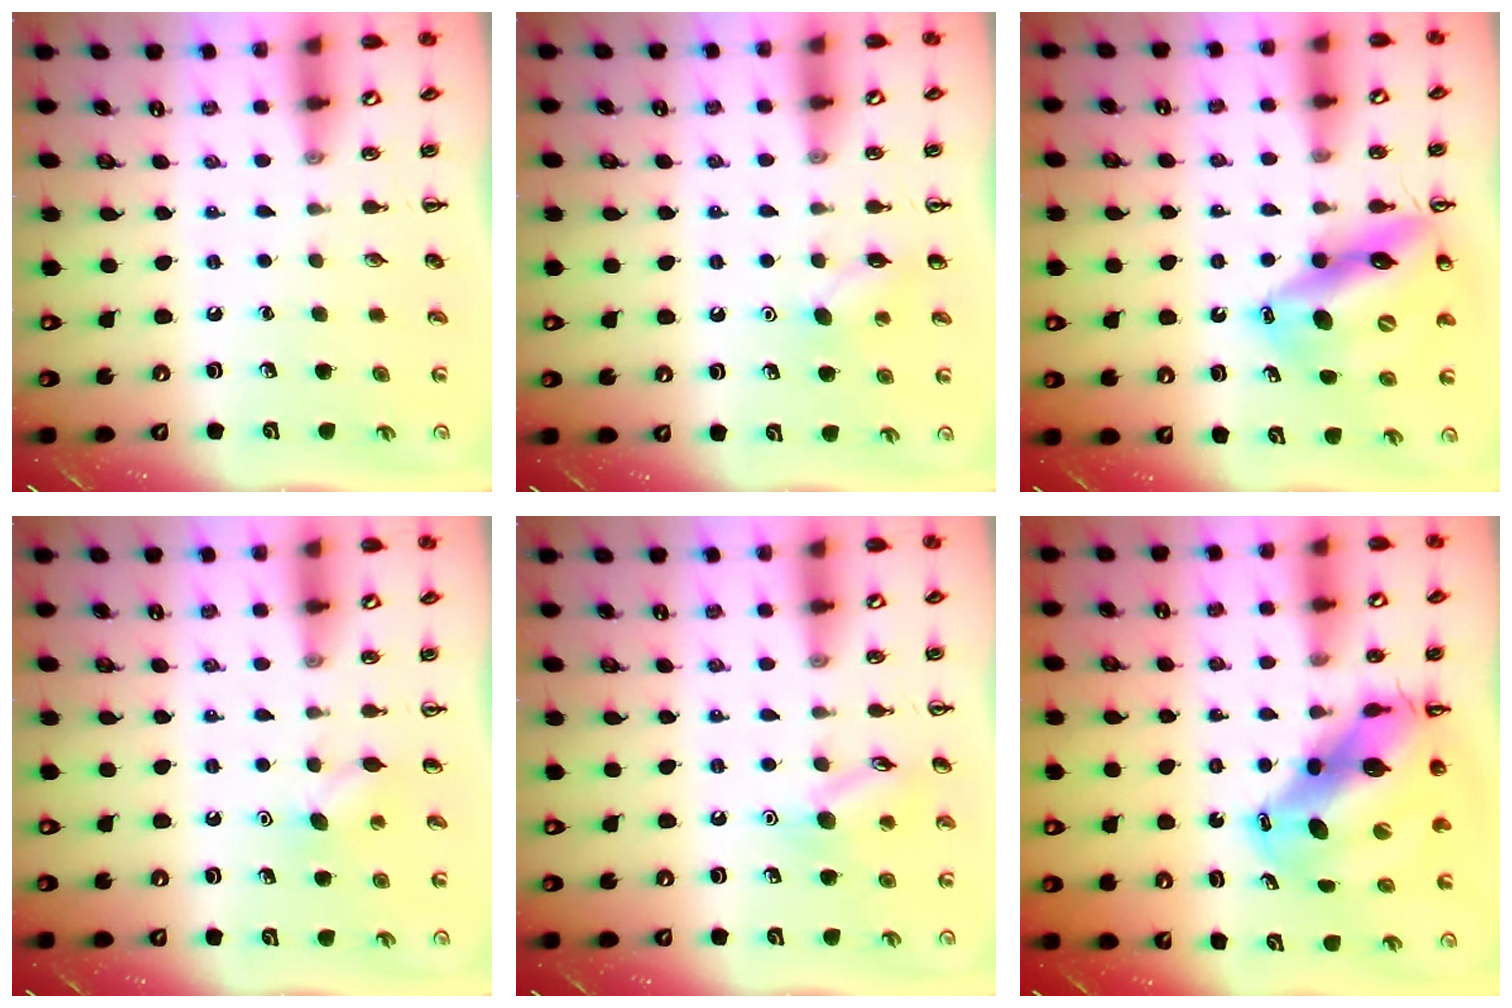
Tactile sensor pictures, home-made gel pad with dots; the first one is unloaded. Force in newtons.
{"total": 6.3, "press": 6.1, "slide": 1.5}
{"total": 16.1, "press": 15.4, "slide": 4.5}
{"total": 4.6, "press": 4.5, "slide": 1.2}
{"total": 9.5, "press": 9.5, "slide": 0.9}
{"total": 13.6, "press": 12.9, "slide": 4.1}